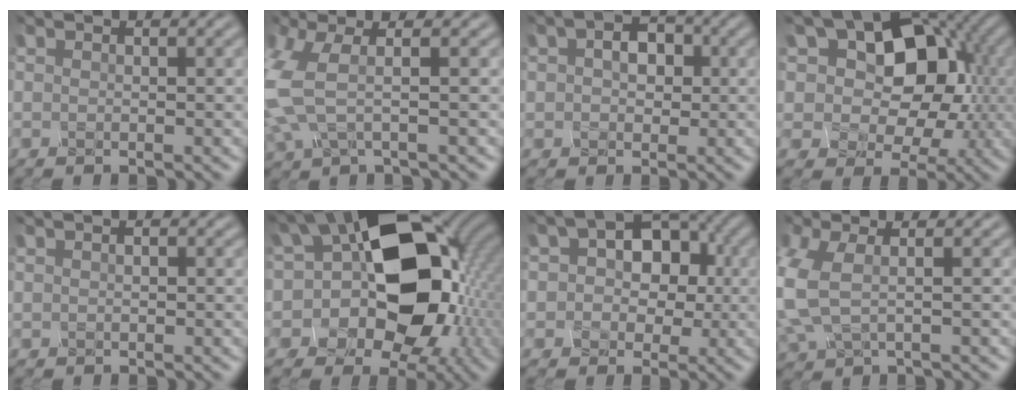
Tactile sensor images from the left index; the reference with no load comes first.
{"total": 5.2, "force": [-0.6, 2.1, 4.7], "torque": [-0.130, 0.001, -0.018]}
{"total": 3.5, "force": [0.0, 2.6, 2.3], "torque": [-0.040, 0.007, -0.012]}
{"total": 11.6, "force": [1.5, 8.3, 7.9], "torque": [-0.097, 0.013, 0.000]}
{"total": 0.5, "force": [0.1, 0.4, 0.3], "torque": [-0.003, 0.000, 0.003]}
{"total": 17.9, "force": [-0.2, 12.1, 13.2], "torque": [-0.165, -0.004, -0.005]}
{"total": 7.6, "force": [0.6, 5.5, 5.2], "torque": [-0.061, 0.012, -0.007]}
{"total": 4.9, "force": [-0.5, 2.6, 4.2], "torque": [-0.118, -0.002, -0.012]}